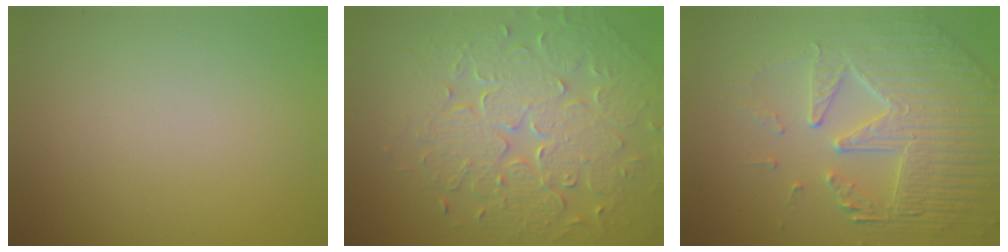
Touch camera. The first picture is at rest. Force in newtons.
{"total": 7.8, "press": 5.6, "slide": 5.4}
{"total": 7.7, "press": 5.5, "slide": 5.3}